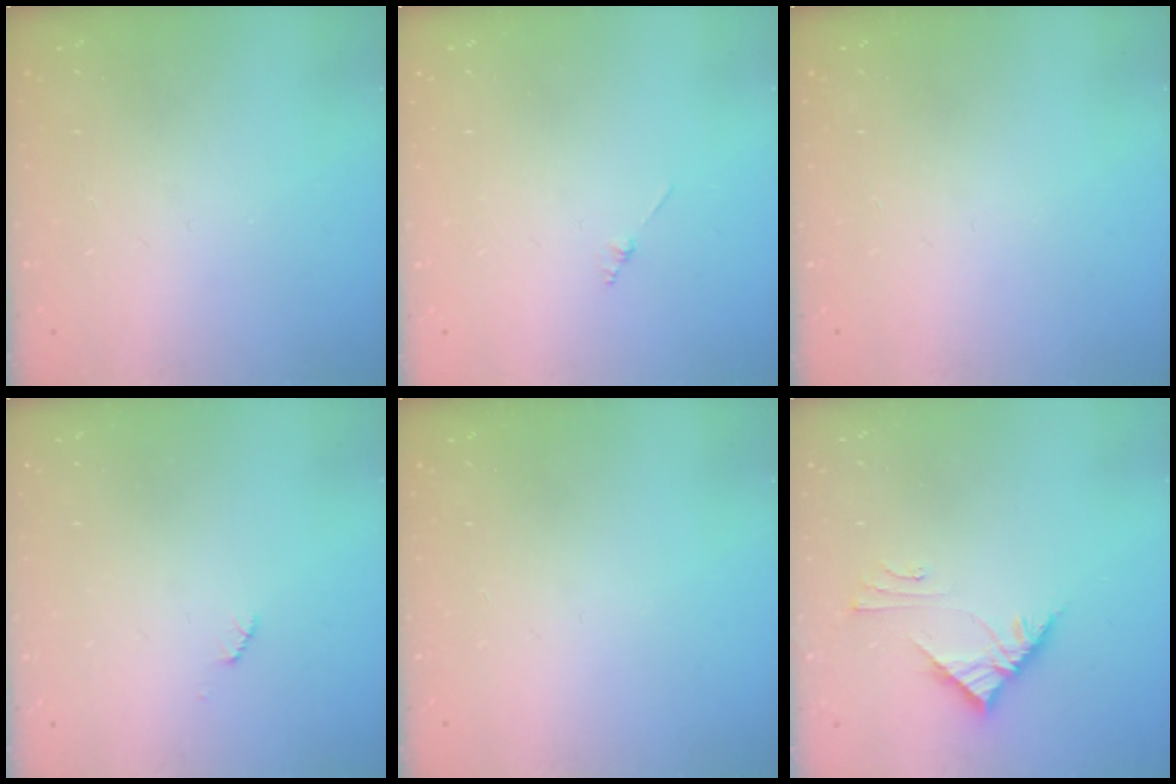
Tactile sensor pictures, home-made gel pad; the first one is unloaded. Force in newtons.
{"total": 0.8, "press": 0.8, "slide": 0.2}
{"total": 0.0}
{"total": 2.5, "press": 2.5, "slide": 0.4}
{"total": 0.0}
{"total": 6.2, "press": 6.2, "slide": 0.1}